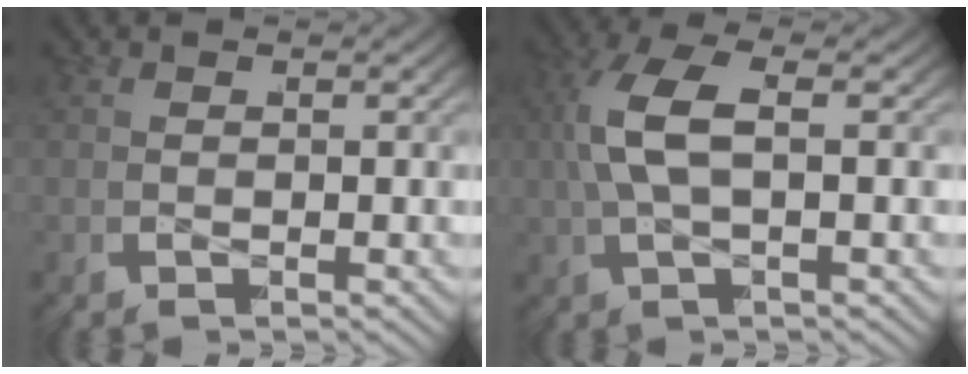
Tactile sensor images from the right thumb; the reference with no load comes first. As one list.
[{"total": 5.4, "force": [0.8, 2.4, 4.8], "torque": [-0.115, 0.005, 0.014]}]